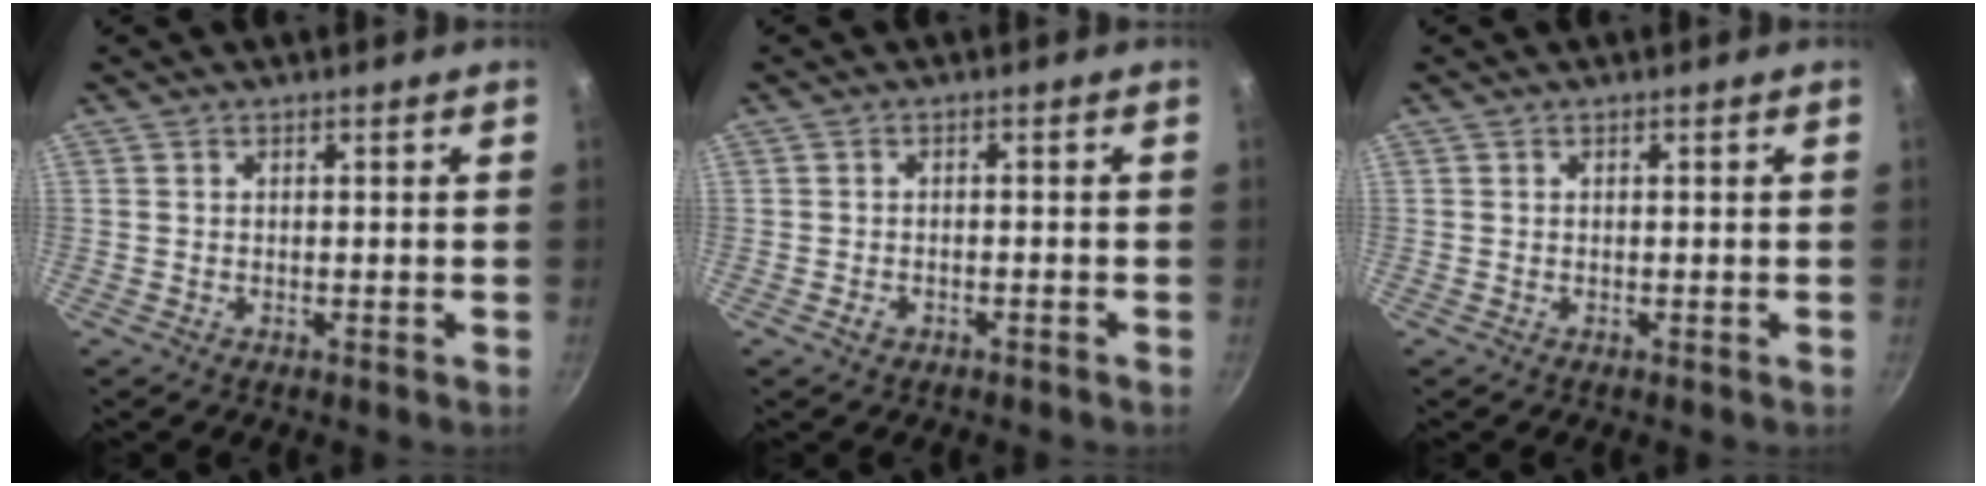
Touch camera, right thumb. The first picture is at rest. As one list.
[{"total": 1.5, "force": [-1.0, 0.8, 0.8], "torque": [-0.018, 0.011, -0.015]}, {"total": 0.0}]